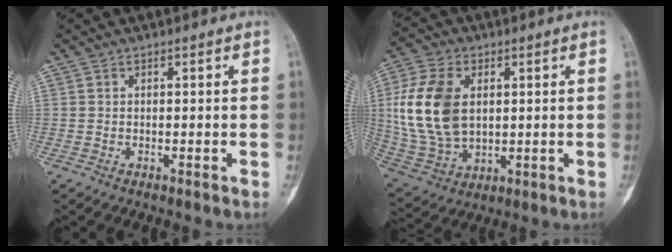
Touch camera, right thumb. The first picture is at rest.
{"total": 16.5, "force": [2.5, 10.6, 12.3], "torque": [-0.244, -0.005, 0.057]}